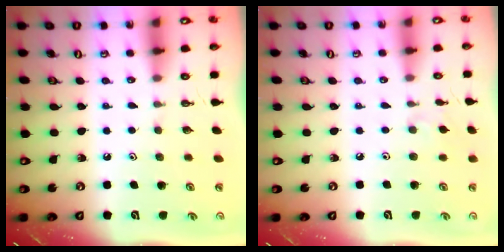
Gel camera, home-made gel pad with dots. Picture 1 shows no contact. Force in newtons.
{"total": 2.2, "press": 2.2, "slide": 0.5}